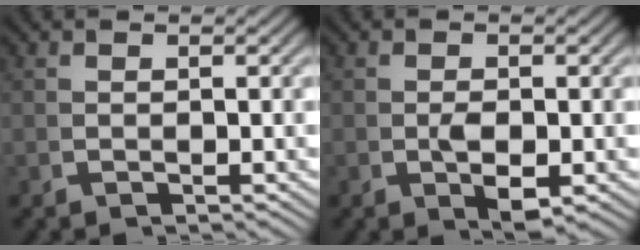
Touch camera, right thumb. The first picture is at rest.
{"total": 2.7, "force": [-0.5, 1.4, 2.3], "torque": [-0.039, -0.009, -0.003]}